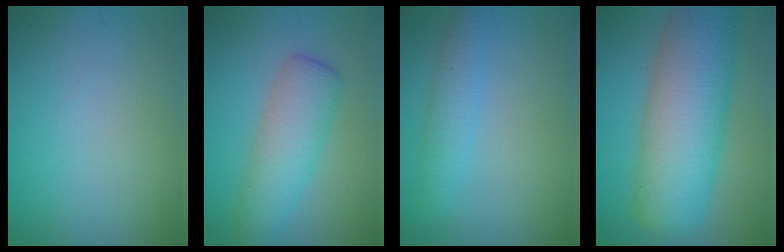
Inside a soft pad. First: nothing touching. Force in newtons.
{"total": 5.1, "press": 5.1, "slide": 0.1}
{"total": 2.4, "press": 2.4, "slide": 0.1}
{"total": 11.6, "press": 11.6, "slide": 0.3}